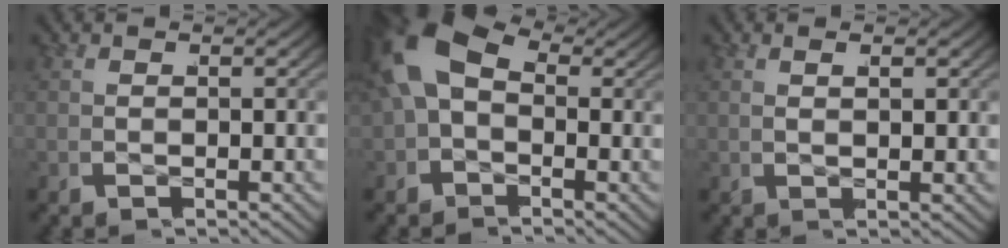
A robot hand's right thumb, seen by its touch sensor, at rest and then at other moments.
{"total": 8.4, "force": [0.7, 6.7, 5.1], "torque": [-0.114, -0.004, 0.010]}
{"total": 1.1, "force": [0.6, 0.0, 1.0], "torque": [-0.013, 0.003, 0.016]}